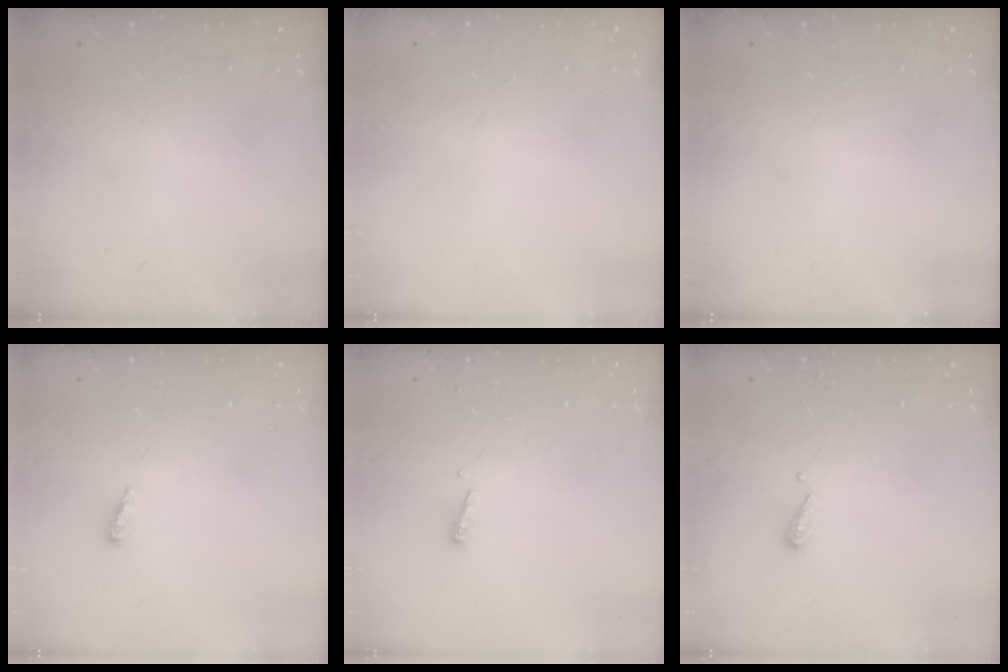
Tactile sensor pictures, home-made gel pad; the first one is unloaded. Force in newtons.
{"total": 1.1, "press": 0.9, "slide": 0.6}
{"total": 0.0}
{"total": 2.5, "press": 2.5, "slide": 0.2}
{"total": 3.1, "press": 3.1, "slide": 0.3}
{"total": 5.3, "press": 5.3, "slide": 0.5}